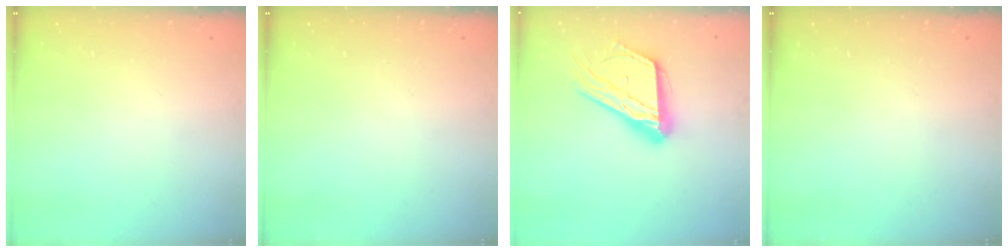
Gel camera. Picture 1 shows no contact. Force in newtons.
{"total": 0.0}
{"total": 17.9, "press": 17.8, "slide": 1.5}
{"total": 0.0}